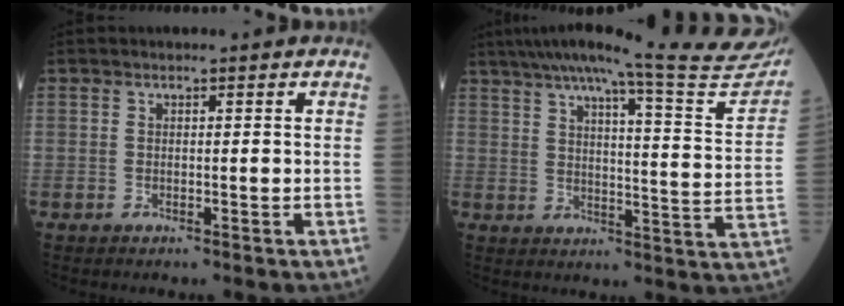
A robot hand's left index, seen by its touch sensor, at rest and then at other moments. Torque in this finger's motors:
{"motor_torque": [0.66, -1.48, 0.55, 0.15]}